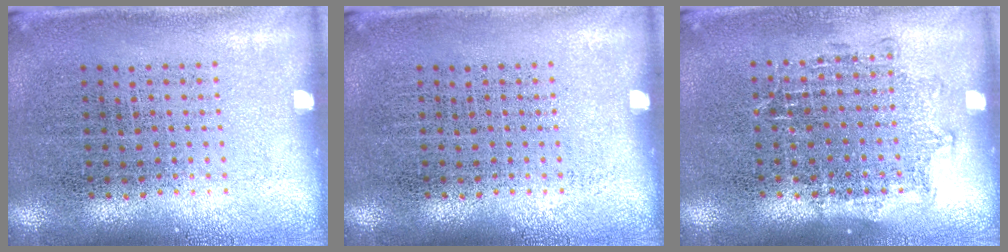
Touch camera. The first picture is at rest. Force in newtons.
{"total": 0.0}
{"total": 1.1, "press": 1.0, "slide": 0.5}